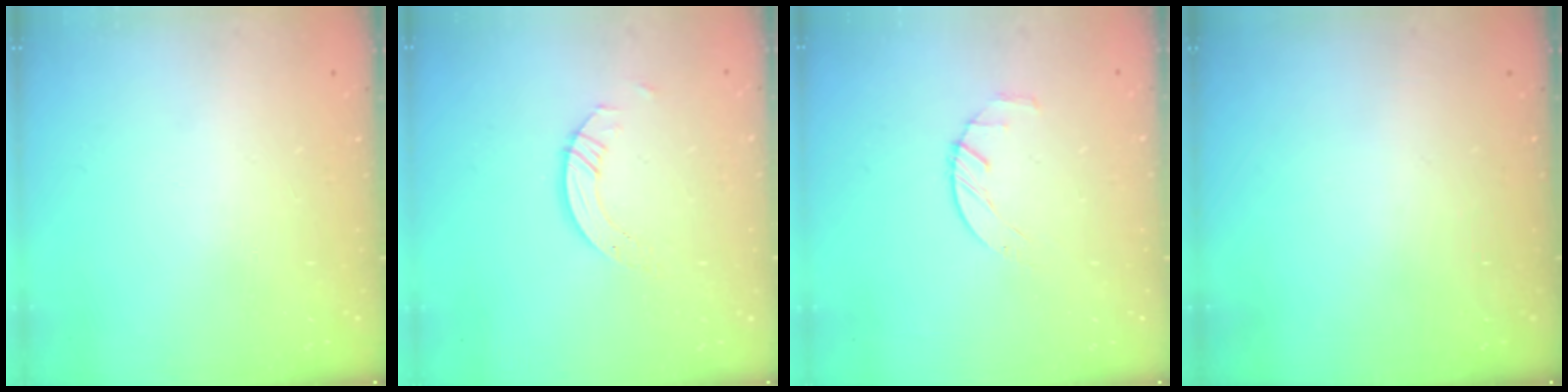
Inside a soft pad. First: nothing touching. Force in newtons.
{"total": 4.3, "press": 4.2, "slide": 0.3}
{"total": 2.5, "press": 2.5, "slide": 0.4}
{"total": 0.0}